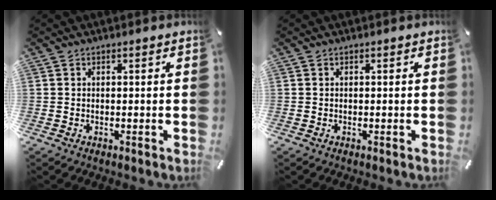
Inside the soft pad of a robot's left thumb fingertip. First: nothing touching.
{"total": 0.0}